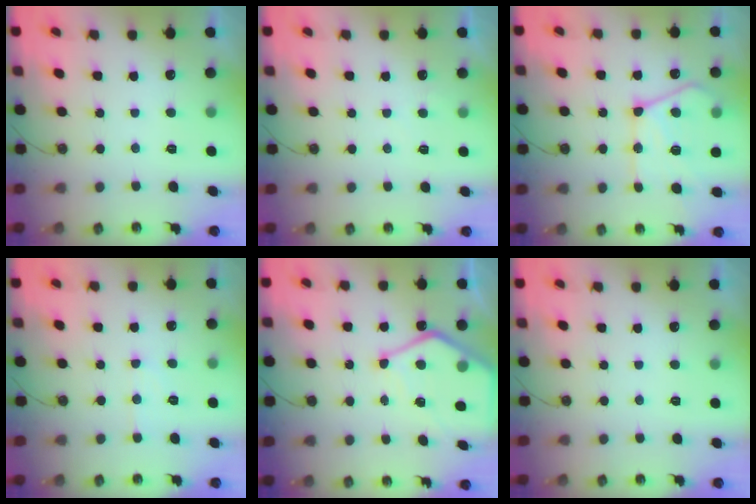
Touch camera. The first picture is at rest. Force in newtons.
{"total": 3.1, "press": 3.1, "slide": 0.4}
{"total": 17.8, "press": 17.7, "slide": 1.7}
{"total": 5.8, "press": 5.7, "slide": 0.5}
{"total": 11.8, "press": 11.8, "slide": 1.0}
{"total": 0.0}